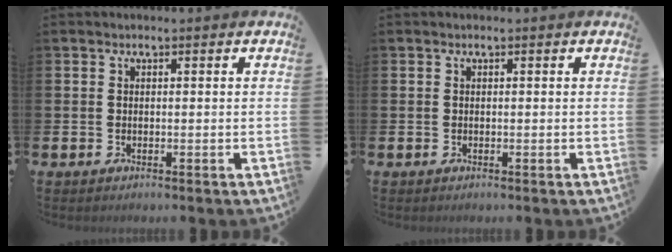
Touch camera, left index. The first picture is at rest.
{"total": 0.0}